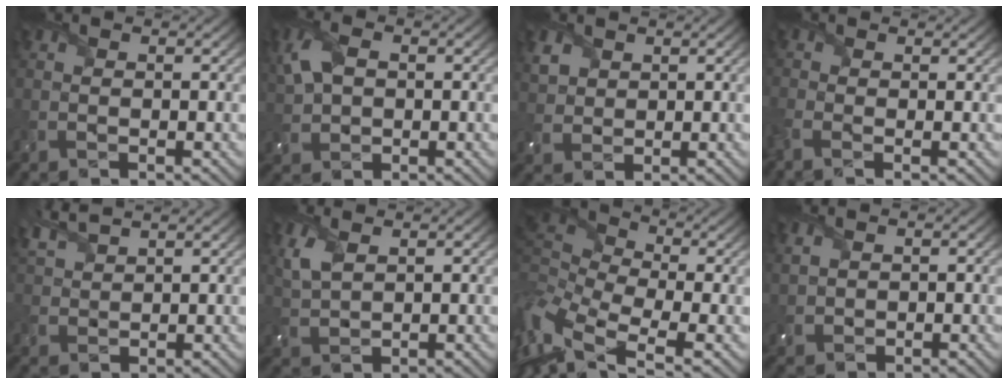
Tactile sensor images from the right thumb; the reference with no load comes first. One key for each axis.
{"total": 5.7, "fx": 1.4, "fy": 3.7, "fz": 4.1, "tx": -0.108, "ty": 0.009, "tz": 0.023}
{"total": 3.0, "fx": 1.7, "fy": 2.2, "fz": 1.0, "tx": -0.037, "ty": -0.002, "tz": 0.039}
{"total": 2.1, "fx": -1.6, "fy": 0.8, "fz": 1.2, "tx": -0.038, "ty": -0.007, "tz": -0.043}
{"total": 4.9, "fx": 4.0, "fy": 1.3, "fz": 2.6, "tx": -0.076, "ty": 0.020, "tz": 0.089}
{"total": 4.3, "fx": 2.3, "fy": 2.0, "fz": 3.0, "tx": -0.092, "ty": 0.002, "tz": 0.052}
{"total": 10.6, "fx": -0.9, "fy": 5.9, "fz": 8.7, "tx": -0.238, "ty": -0.003, "tz": -0.018}
{"total": 2.0, "fx": 1.3, "fy": 1.3, "fz": 0.9, "tx": -0.033, "ty": 0.000, "tz": 0.033}